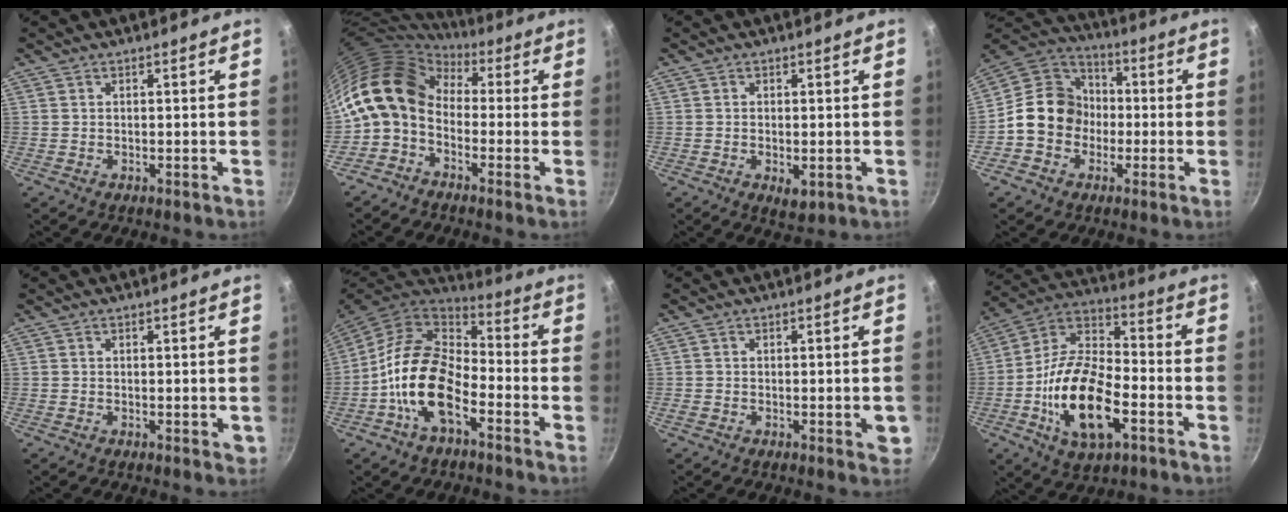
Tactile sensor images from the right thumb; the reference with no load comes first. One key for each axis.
{"total": 12.9, "fx": 0.1, "fy": 9.4, "fz": 8.9, "tx": -0.149, "ty": 0.033, "tz": -0.022}
{"total": 3.1, "fx": -0.7, "fy": 1.6, "fz": 2.6, "tx": -0.041, "ty": -0.011, "tz": -0.008}
{"total": 13.6, "fx": -2.1, "fy": 11.8, "fz": 6.5, "tx": -0.067, "ty": 0.045, "tz": -0.056}
{"total": 1.4, "fx": 0.0, "fy": 0.6, "fz": 1.3, "tx": -0.011, "ty": -0.002, "tz": -0.001}
{"total": 15.9, "fx": -5.4, "fy": 8.9, "fz": 12.0, "tx": -0.206, "ty": 0.045, "tz": -0.119}
{"total": 3.4, "fx": -0.8, "fy": 1.3, "fz": 3.1, "tx": -0.031, "ty": -0.003, "tz": -0.012}
{"total": 19.9, "fx": -6.1, "fy": 10.0, "fz": 16.1, "tx": -0.292, "ty": 0.034, "tz": -0.123}